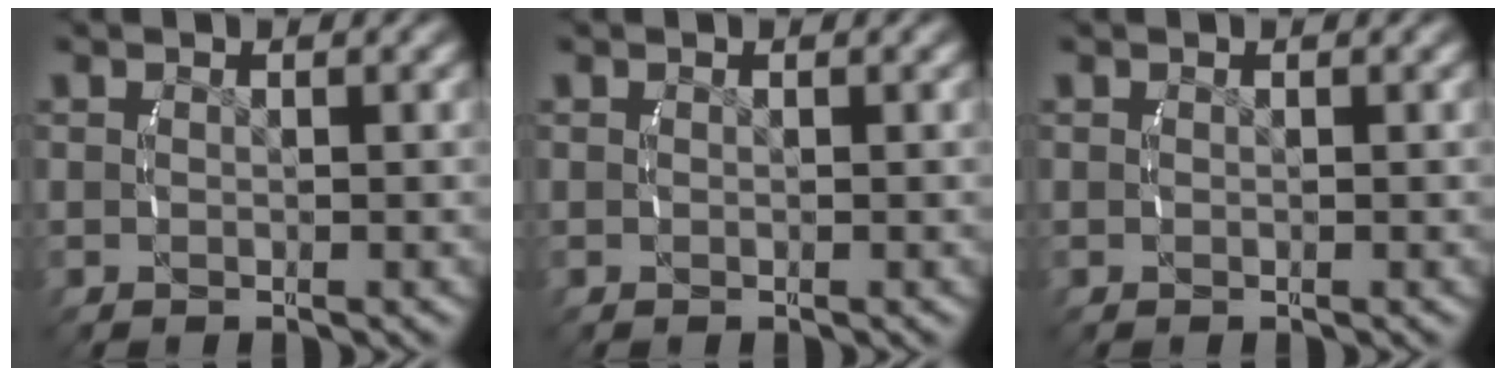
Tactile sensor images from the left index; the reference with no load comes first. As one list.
[{"total": 0.0}, {"total": 0.0}]